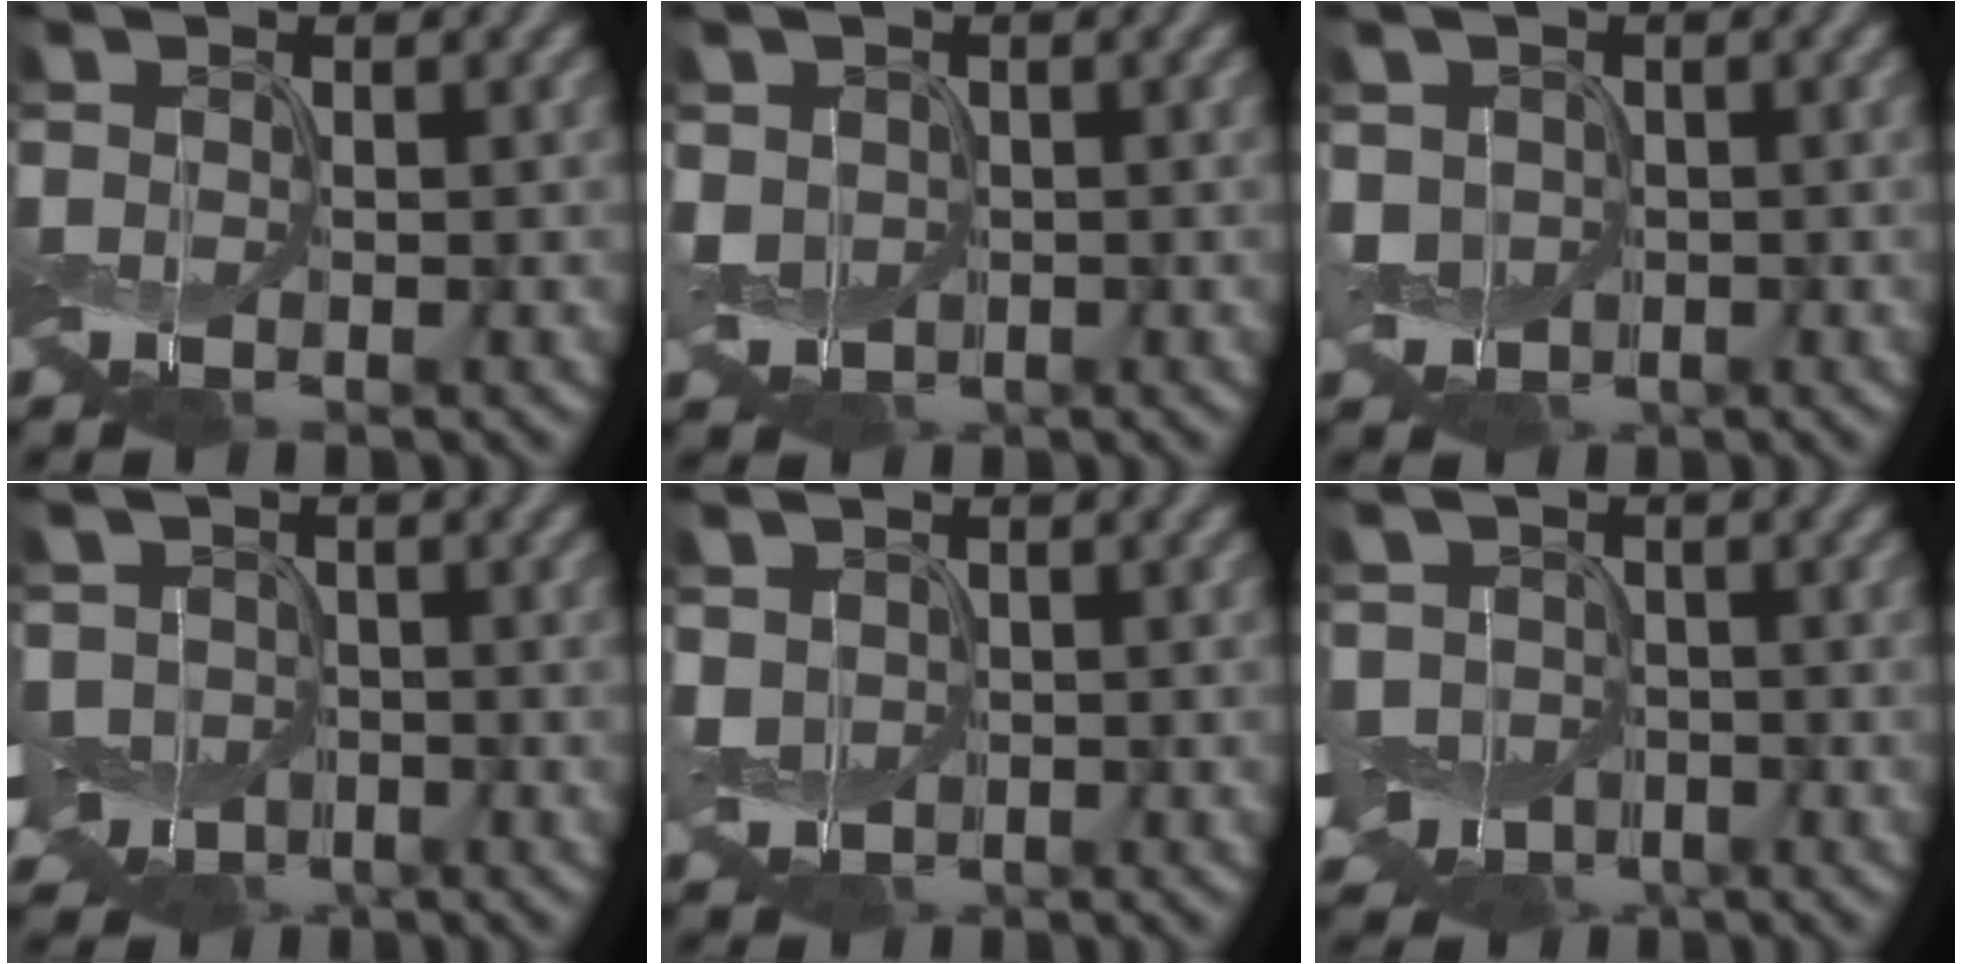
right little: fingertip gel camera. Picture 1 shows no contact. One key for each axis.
{"total": 2.6, "fx": -0.5, "fy": 2.2, "fz": 1.2, "tx": -0.034, "ty": 0.000, "tz": -0.011}
{"total": 2.9, "fx": -0.7, "fy": 2.5, "fz": 1.3, "tx": -0.034, "ty": 0.001, "tz": -0.015}
{"total": 4.7, "fx": -1.5, "fy": 3.7, "fz": 2.4, "tx": -0.048, "ty": -0.004, "tz": -0.038}
{"total": 2.3, "fx": -0.3, "fy": 1.9, "fz": 1.2, "tx": -0.034, "ty": 0.001, "tz": -0.007}
{"total": 4.5, "fx": -1.6, "fy": 3.7, "fz": 2.2, "tx": -0.039, "ty": -0.006, "tz": -0.039}